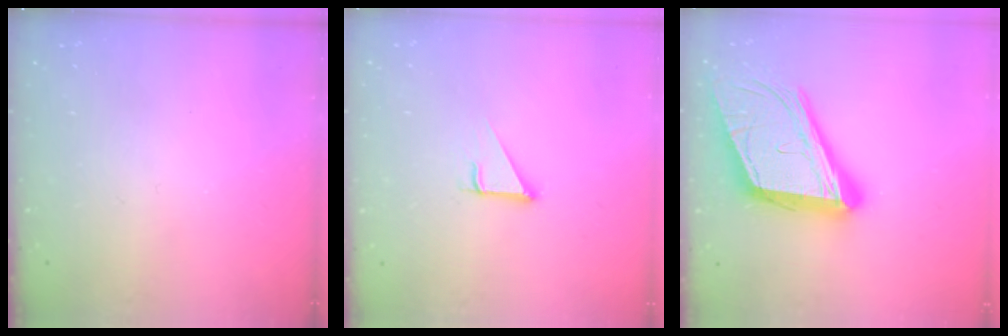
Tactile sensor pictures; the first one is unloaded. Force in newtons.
{"total": 2.9, "press": 2.8, "slide": 0.2}
{"total": 24.2, "press": 23.8, "slide": 4.4}